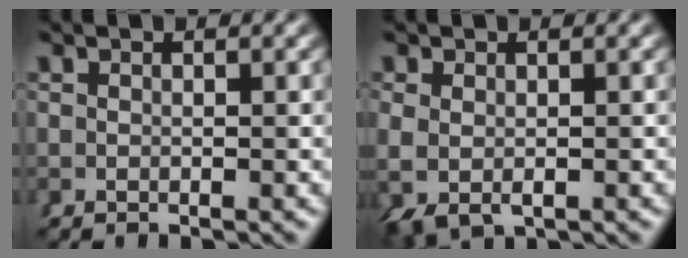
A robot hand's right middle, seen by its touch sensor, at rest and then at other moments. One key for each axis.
{"total": 2.5, "fx": -0.2, "fy": 1.8, "fz": 1.6, "tx": -0.048, "ty": -0.019, "tz": 0.014}